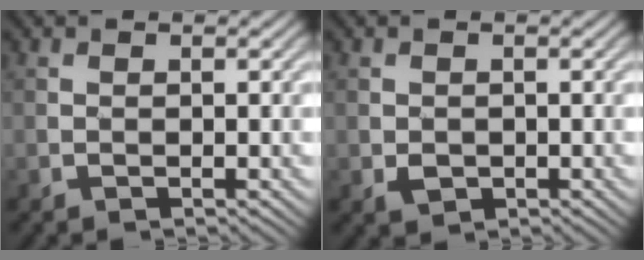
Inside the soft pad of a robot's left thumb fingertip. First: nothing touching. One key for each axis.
{"total": 1.3, "fx": -0.4, "fy": 1.2, "fz": 0.3, "tx": -0.012, "ty": -0.005, "tz": -0.009}